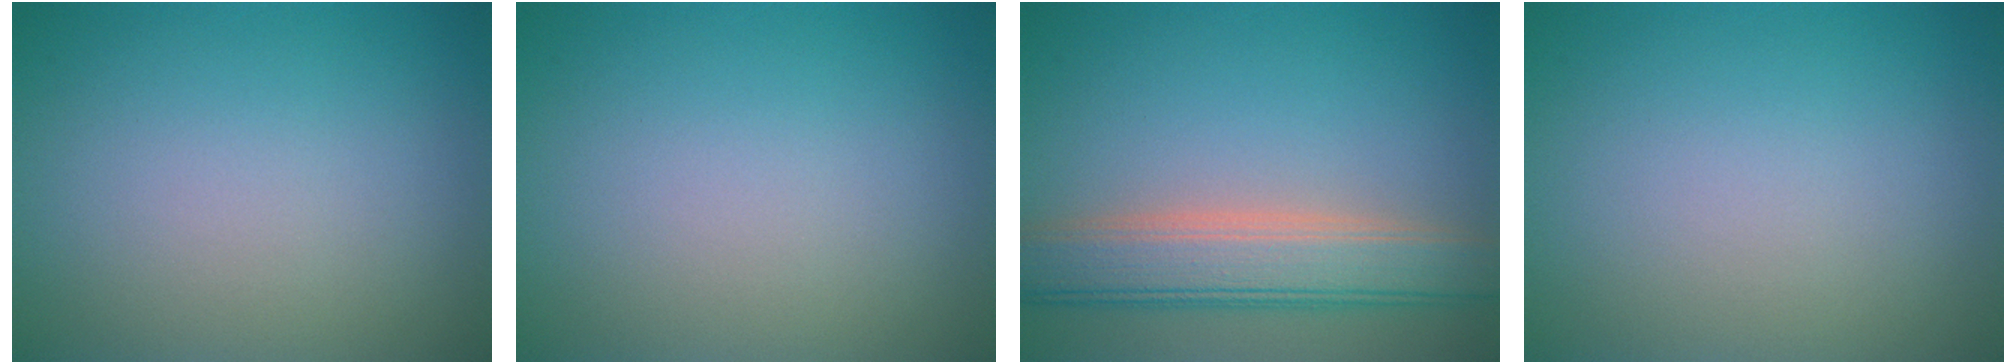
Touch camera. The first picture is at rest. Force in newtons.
{"total": 0.0}
{"total": 6.0, "press": 5.9, "slide": 0.5}
{"total": 0.0}